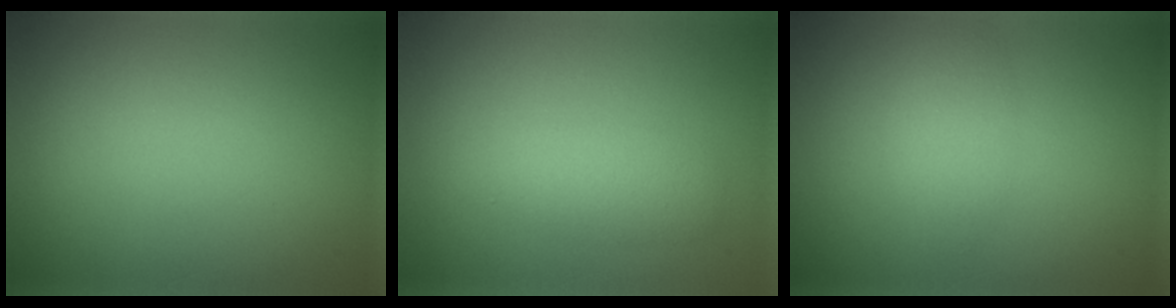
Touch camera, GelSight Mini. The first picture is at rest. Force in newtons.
{"total": 2.4, "press": 2.4, "slide": 0.1}
{"total": 1.9, "press": 1.9, "slide": 0.0}